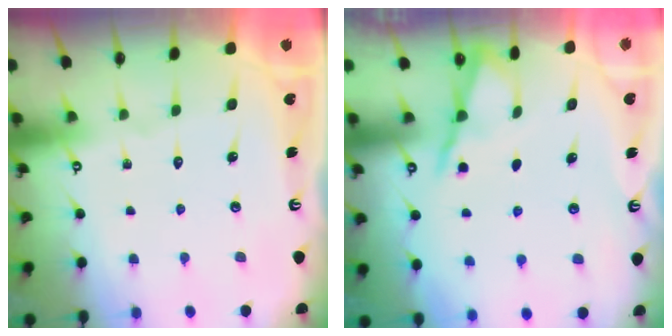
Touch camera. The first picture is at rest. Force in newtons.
{"total": 2.8, "press": 2.8, "slide": 0.4}